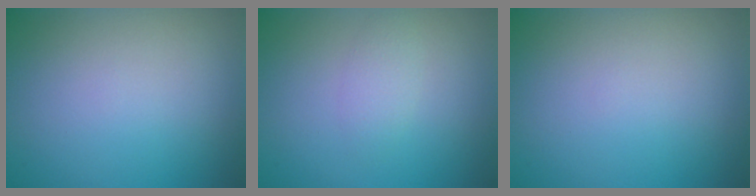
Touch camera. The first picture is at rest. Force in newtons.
{"total": 1.4, "press": 1.4, "slide": 0.1}
{"total": 0.0}